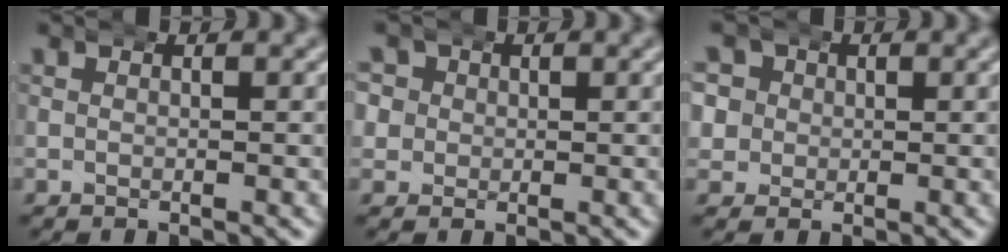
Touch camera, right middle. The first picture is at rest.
{"total": 3.4, "force": [0.5, 3.2, 1.1], "torque": [-0.038, -0.006, 0.007]}
{"total": 5.0, "force": [0.8, 4.6, 1.8], "torque": [-0.059, -0.009, 0.012]}